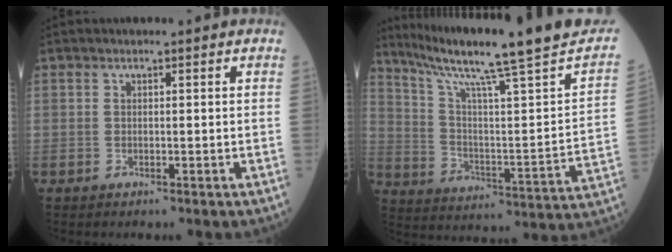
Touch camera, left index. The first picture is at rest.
{"total": 23.3, "force": [18.9, -1.3, 13.6], "torque": [-0.215, -0.058, 0.265]}